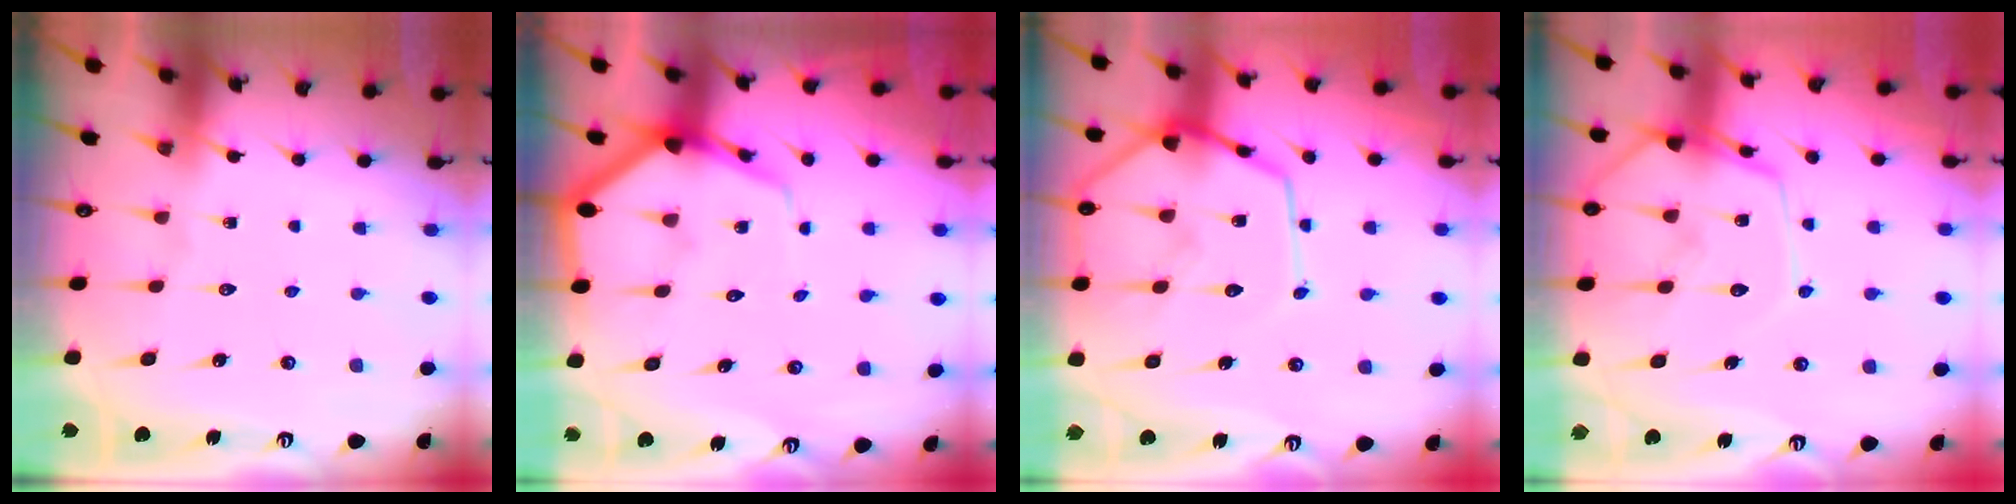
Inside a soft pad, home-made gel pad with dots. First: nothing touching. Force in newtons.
{"total": 7.4, "press": 7.3, "slide": 0.8}
{"total": 15.7, "press": 15.6, "slide": 1.4}
{"total": 12.5, "press": 12.4, "slide": 1.0}